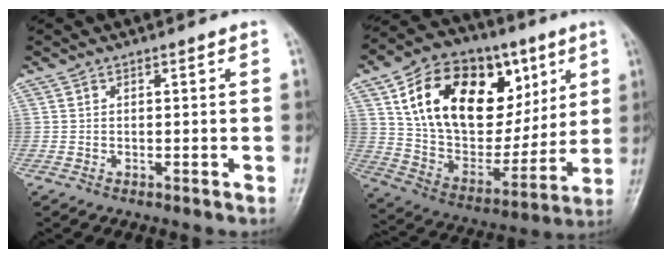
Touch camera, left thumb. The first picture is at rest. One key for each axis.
{"total": 27.4, "fx": 9.7, "fy": 17.6, "fz": 18.6, "tx": -0.278, "ty": 0.000, "tz": 0.168}